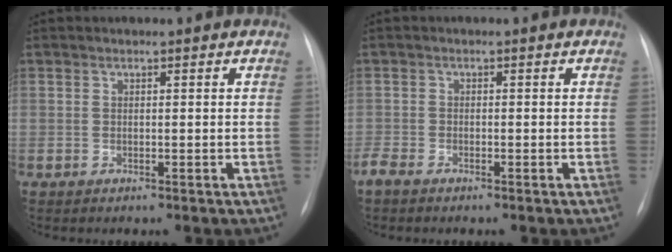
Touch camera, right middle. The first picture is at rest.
{"total": 2.1, "force": [-1.7, 0.6, 1.0], "torque": [-0.030, -0.006, -0.030]}